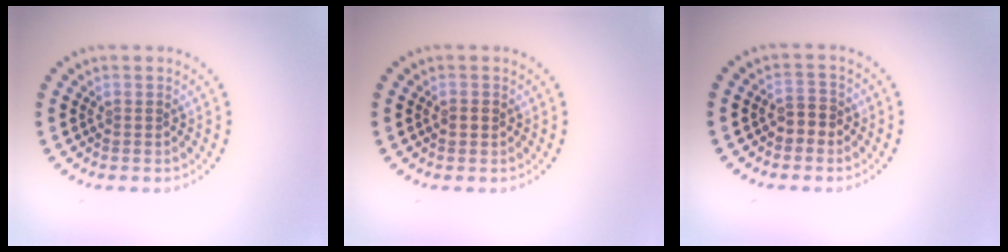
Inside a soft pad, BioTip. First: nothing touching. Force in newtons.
{"total": 1.2, "press": 1.2, "slide": 0.0}
{"total": 1.9, "press": 1.7, "slide": 0.7}